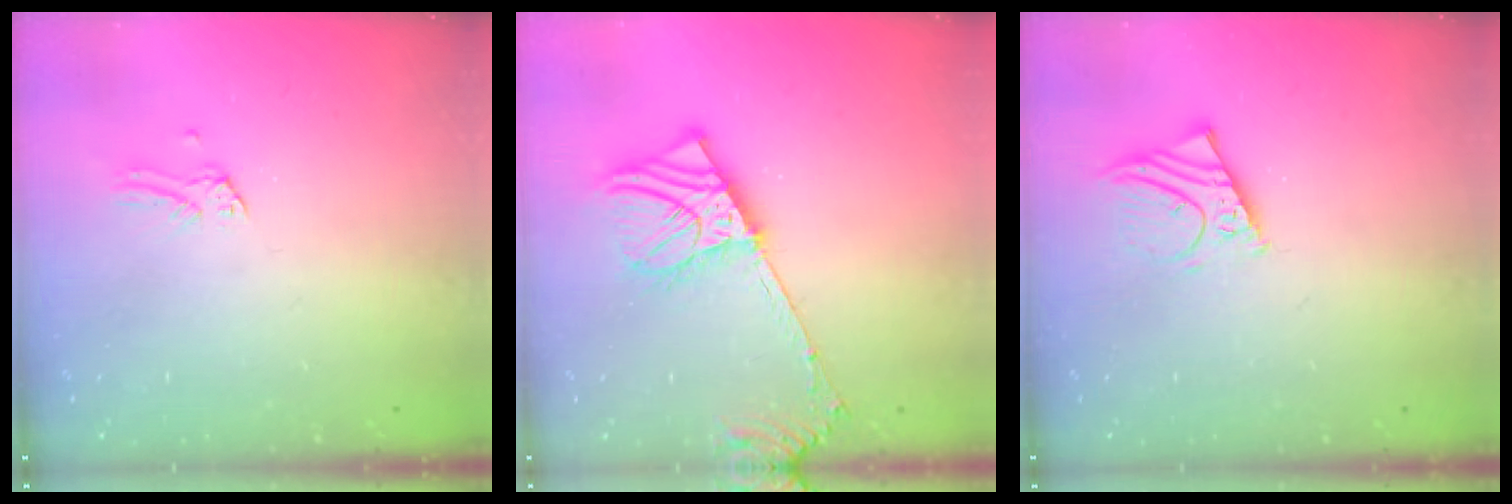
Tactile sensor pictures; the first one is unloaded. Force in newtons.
{"total": 9.5, "press": 9.4, "slide": 1.6}
{"total": 5.4, "press": 5.4, "slide": 0.6}